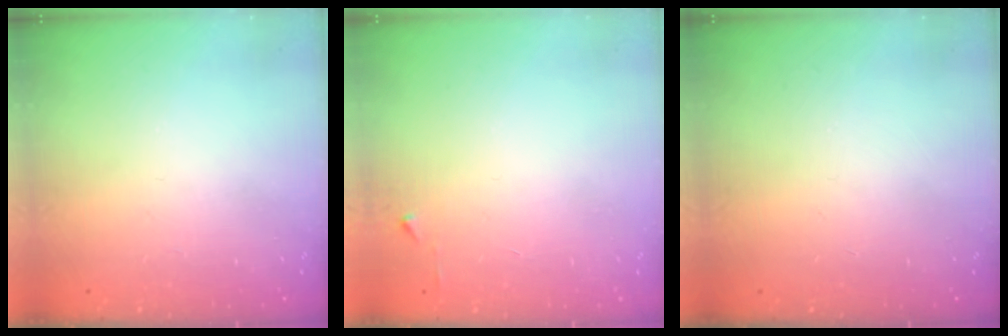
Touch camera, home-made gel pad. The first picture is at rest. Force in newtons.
{"total": 2.4, "press": 2.4, "slide": 0.3}
{"total": 0.0}